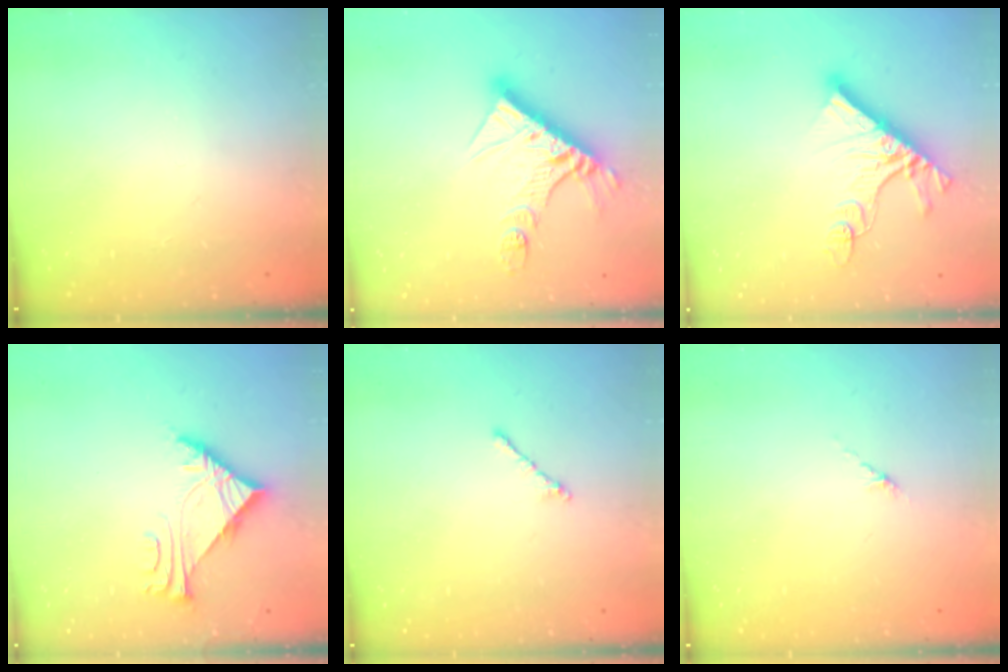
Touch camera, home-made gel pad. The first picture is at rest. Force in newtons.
{"total": 14.5, "press": 14.4, "slide": 1.6}
{"total": 13.3, "press": 13.3, "slide": 1.1}
{"total": 7.0, "press": 7.0, "slide": 0.4}
{"total": 1.8, "press": 1.7, "slide": 0.6}
{"total": 2.7, "press": 2.7, "slide": 0.7}